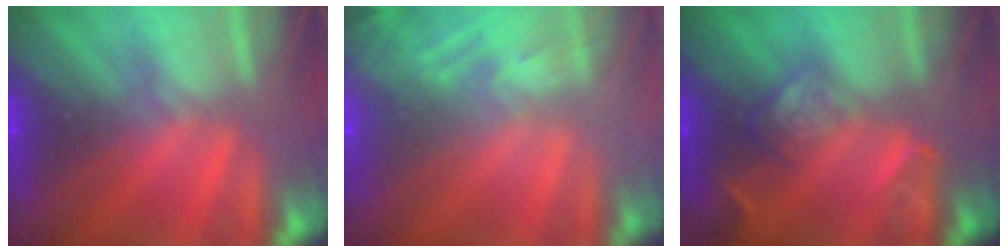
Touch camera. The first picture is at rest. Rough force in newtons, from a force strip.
{"total": 7.4}
{"total": 2.4}